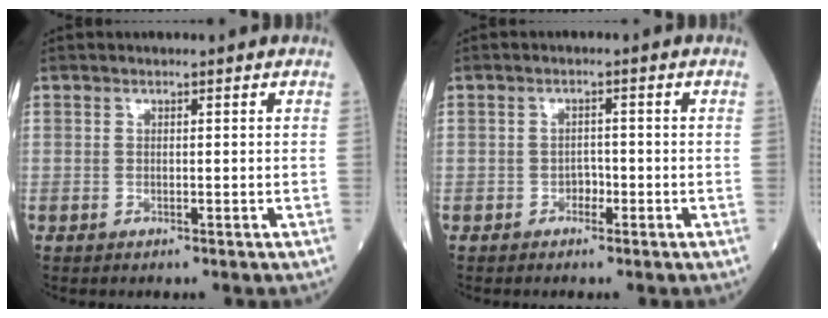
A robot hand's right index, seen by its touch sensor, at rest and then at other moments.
{"total": 2.2, "force": [-1.0, 1.5, 1.2], "torque": [-0.024, 0.005, -0.016]}